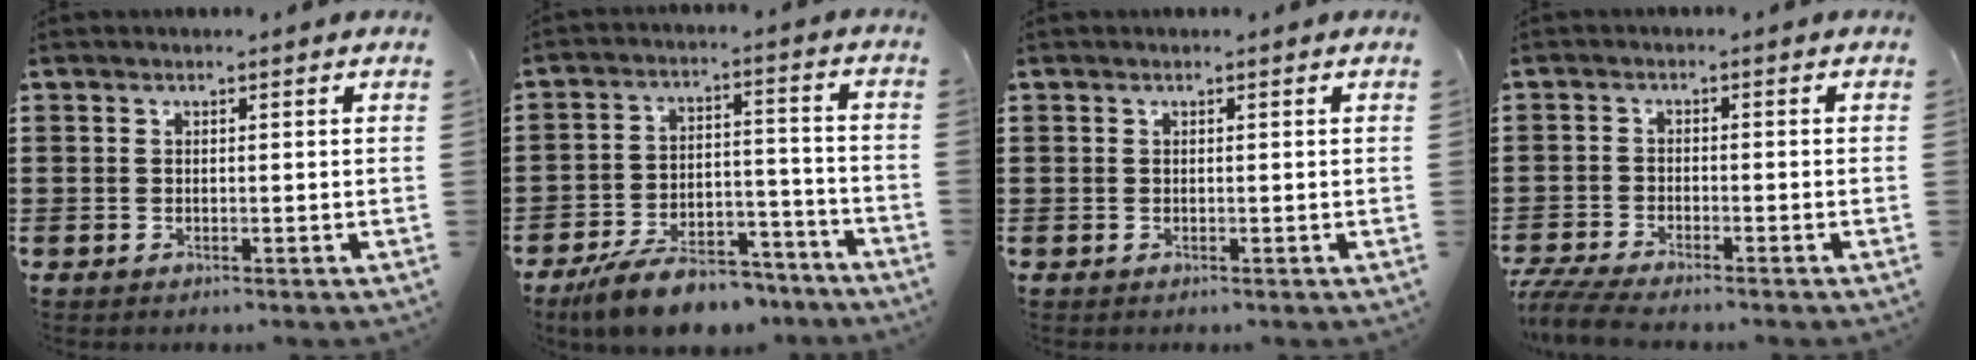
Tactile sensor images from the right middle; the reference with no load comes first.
{"total": 9.2, "force": [-8.1, 2.5, 3.6], "torque": [-0.062, 0.028, -0.152]}
{"total": 0.0}
{"total": 4.0, "force": [-3.8, 0.0, 1.4], "torque": [-0.046, -0.017, -0.078]}